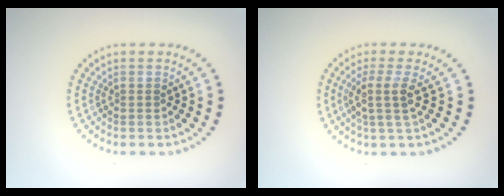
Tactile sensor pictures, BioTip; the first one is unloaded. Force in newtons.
{"total": 2.5, "press": 1.9, "slide": 1.6}